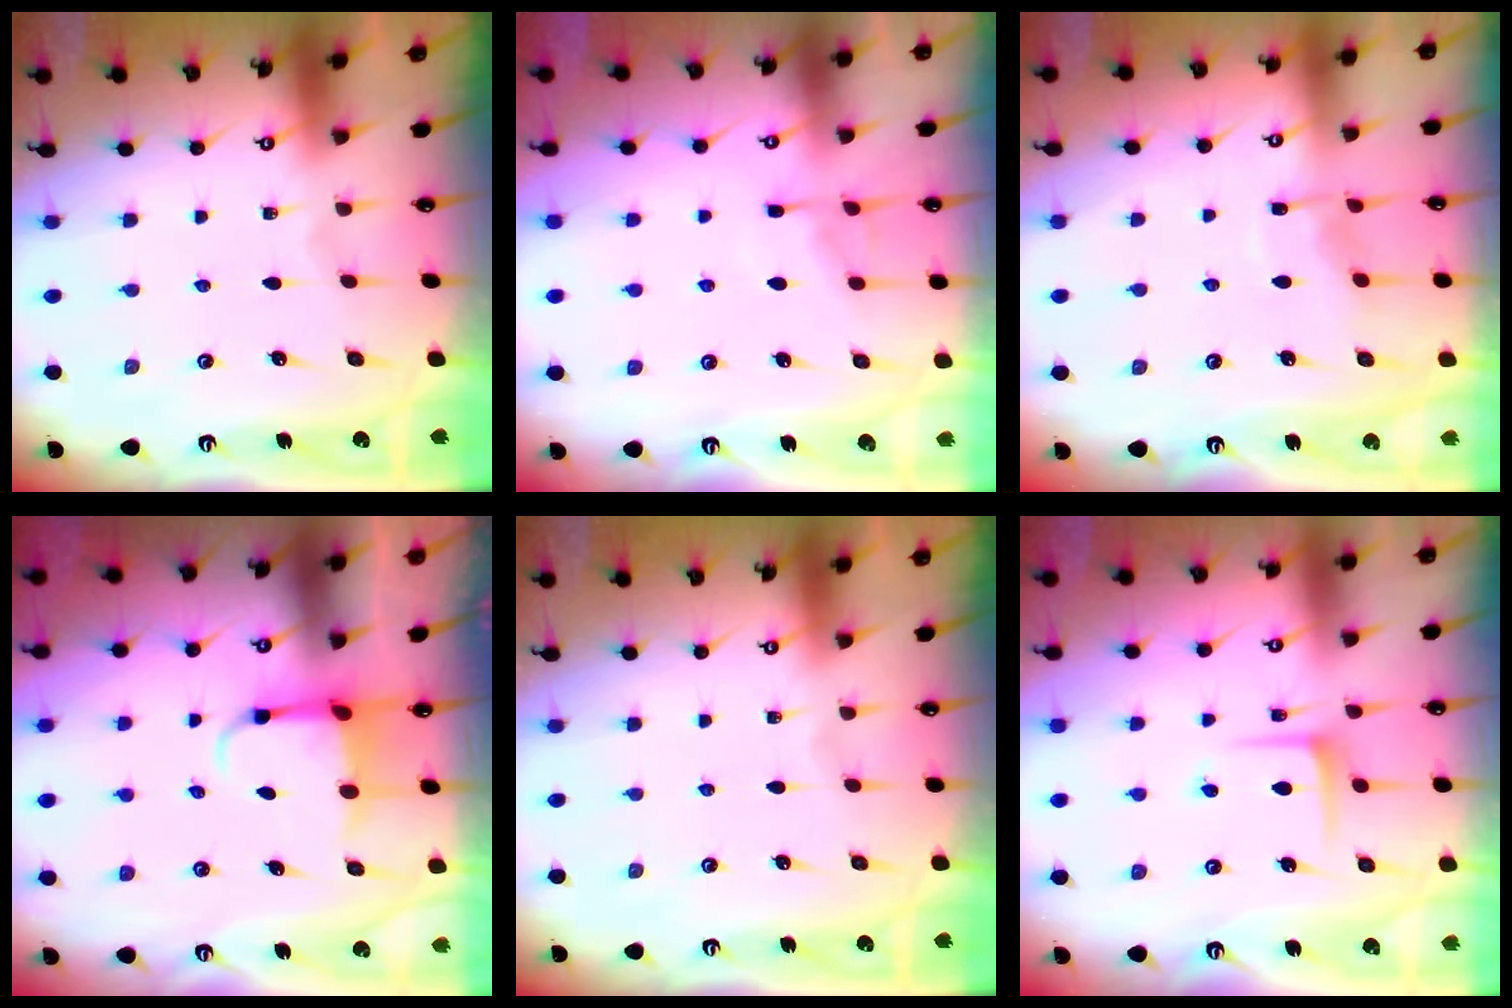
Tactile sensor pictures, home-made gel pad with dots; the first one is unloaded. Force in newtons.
{"total": 5.9, "press": 5.8, "slide": 0.7}
{"total": 6.1, "press": 6.1, "slide": 0.5}
{"total": 3.8, "press": 3.6, "slide": 1.0}
{"total": 0.0}
{"total": 6.6, "press": 6.6, "slide": 0.6}